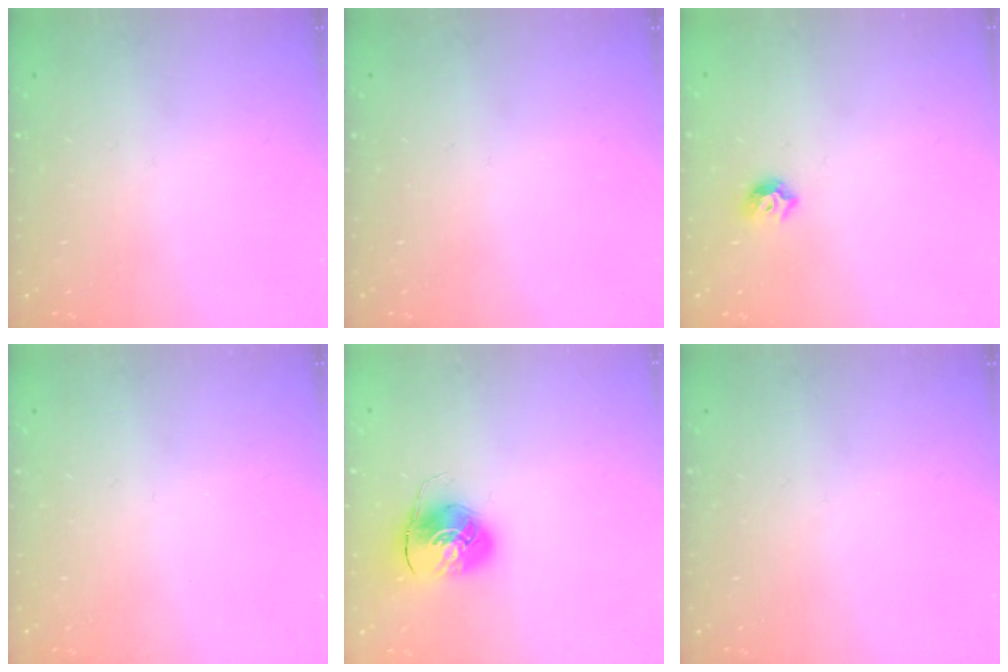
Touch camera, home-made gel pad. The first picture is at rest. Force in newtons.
{"total": 0.0}
{"total": 5.2, "press": 5.1, "slide": 0.9}
{"total": 0.0}
{"total": 8.6, "press": 8.6, "slide": 0.6}
{"total": 0.0}